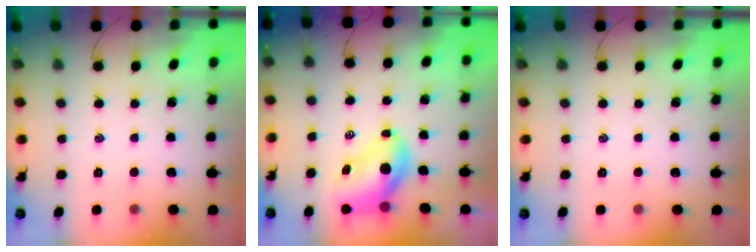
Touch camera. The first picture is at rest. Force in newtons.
{"total": 7.9, "press": 7.6, "slide": 2.4}
{"total": 0.0}